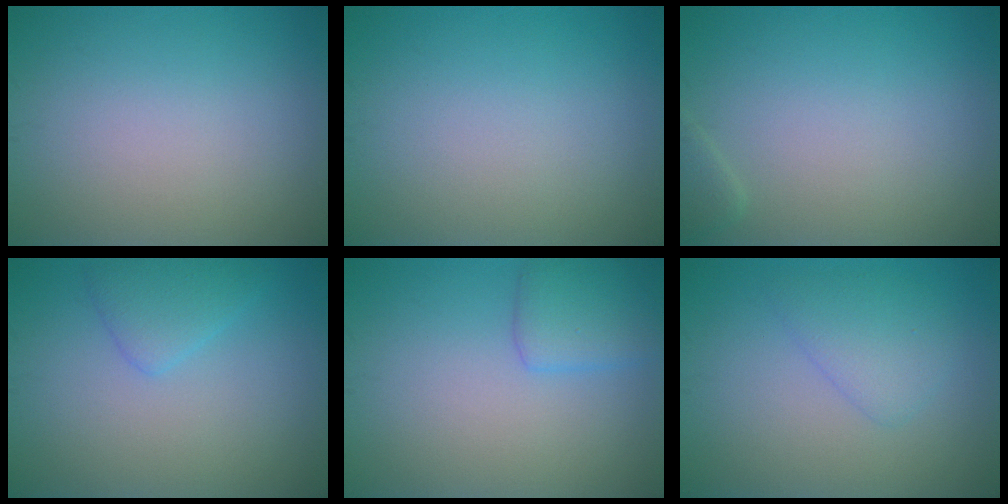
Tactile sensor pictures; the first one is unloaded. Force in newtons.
{"total": 0.0}
{"total": 0.9, "press": 0.9, "slide": 0.1}
{"total": 2.2, "press": 2.2, "slide": 0.1}
{"total": 2.7, "press": 2.7, "slide": 0.0}
{"total": 2.5, "press": 2.4, "slide": 0.2}